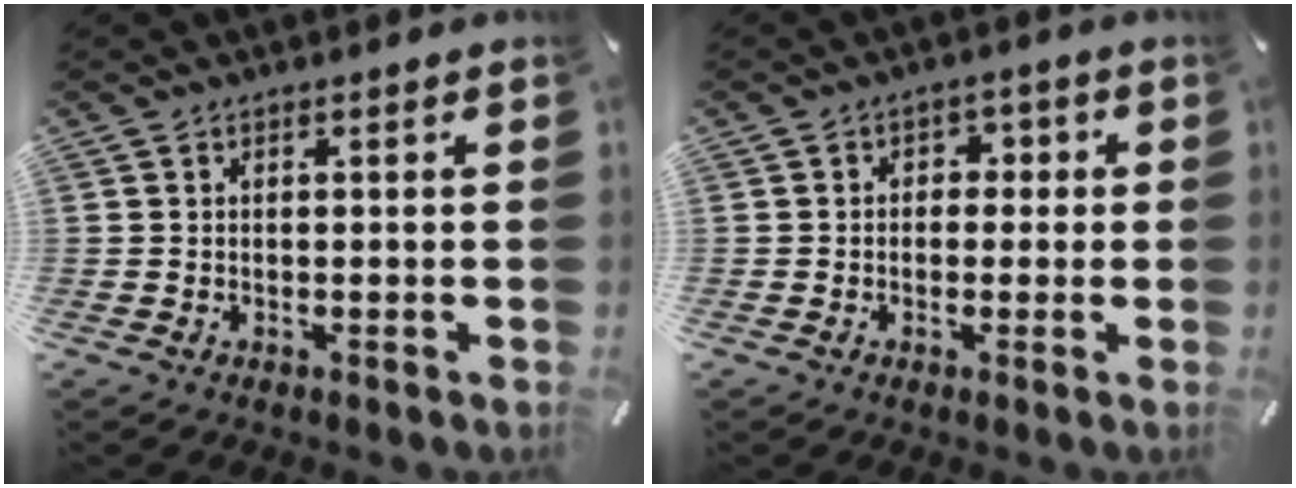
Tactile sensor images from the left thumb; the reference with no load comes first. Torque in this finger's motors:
{"motor_torque": [0.08, -0.37, 0.12, 0.15, 0.00]}